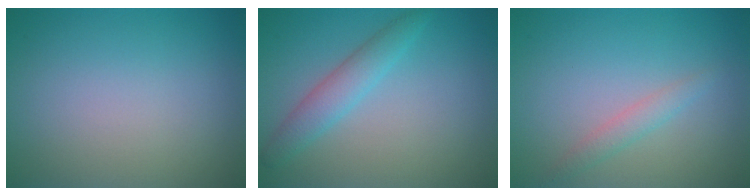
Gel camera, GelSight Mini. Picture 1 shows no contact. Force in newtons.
{"total": 2.7, "press": 2.7, "slide": 0.1}
{"total": 1.0, "press": 1.0, "slide": 0.1}